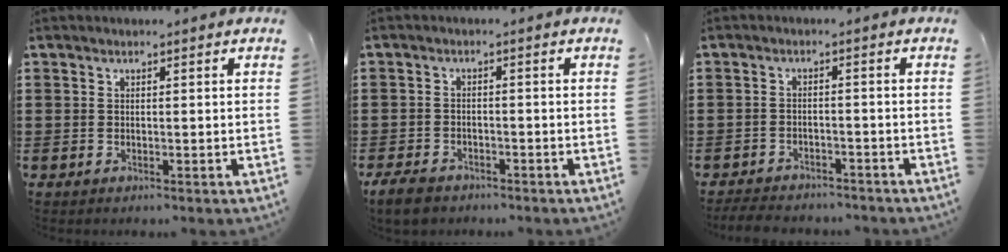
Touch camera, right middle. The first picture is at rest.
{"total": 3.3, "force": [-2.8, 1.2, 1.3], "torque": [-0.039, 0.002, -0.061]}
{"total": 3.3, "force": [-3.2, 0.6, 0.3], "torque": [-0.007, 0.002, -0.068]}